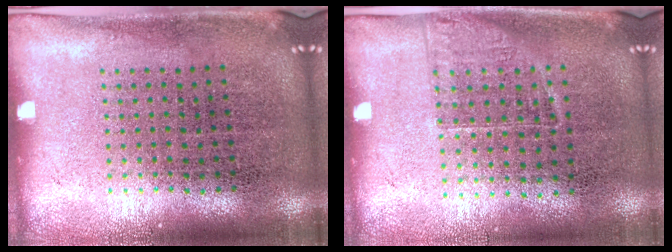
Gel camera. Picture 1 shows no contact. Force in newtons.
{"total": 1.2, "press": 0.9, "slide": 0.7}